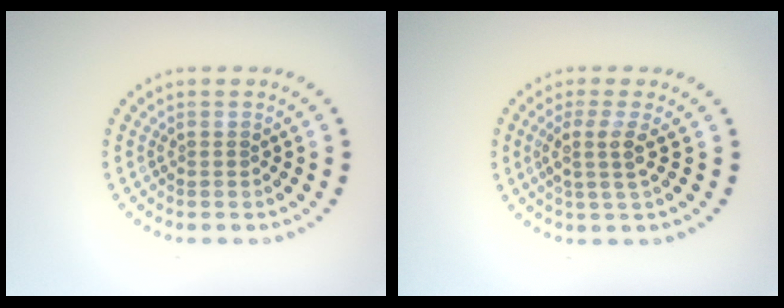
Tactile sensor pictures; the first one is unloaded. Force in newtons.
{"total": 2.4, "press": 1.8, "slide": 1.5}